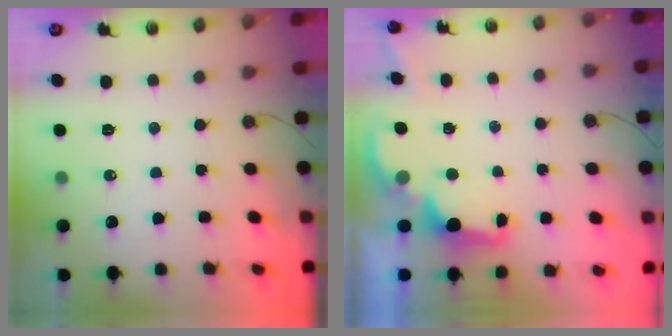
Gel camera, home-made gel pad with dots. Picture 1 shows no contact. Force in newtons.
{"total": 2.8, "press": 2.6, "slide": 0.8}